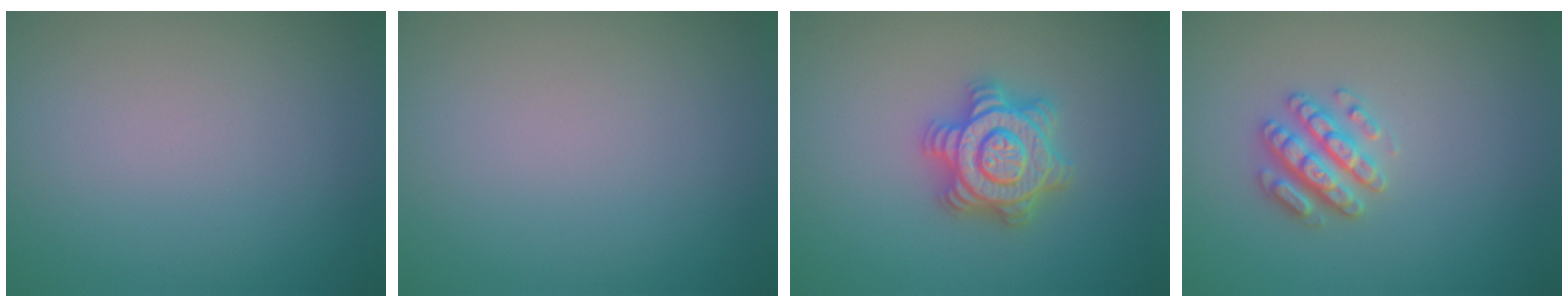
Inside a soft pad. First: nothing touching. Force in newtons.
{"total": 0.0}
{"total": 4.9, "press": 4.8, "slide": 0.8}
{"total": 2.8, "press": 2.8, "slide": 0.3}